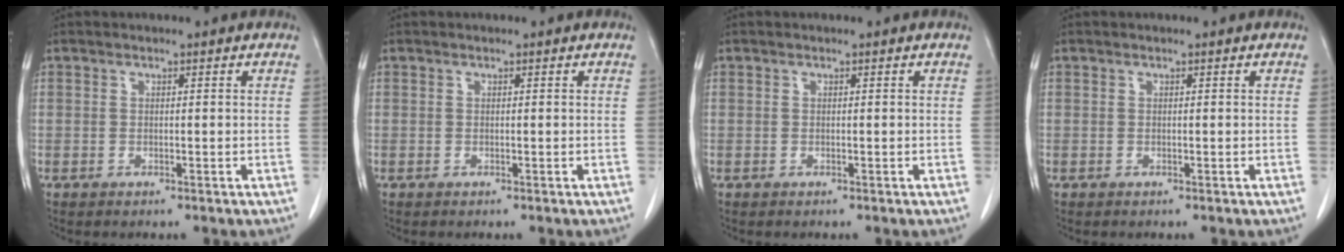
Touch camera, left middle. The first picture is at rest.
{"total": 0.0}
{"total": 0.0}
{"total": 0.0}